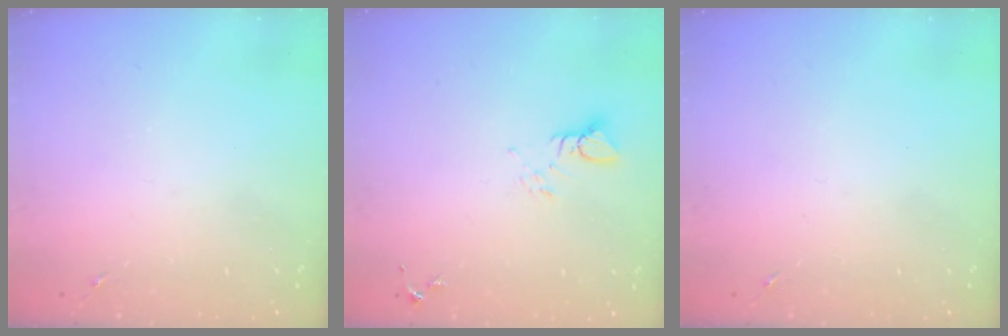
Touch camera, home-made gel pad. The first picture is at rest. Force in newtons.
{"total": 3.9, "press": 3.9, "slide": 0.4}
{"total": 0.0}